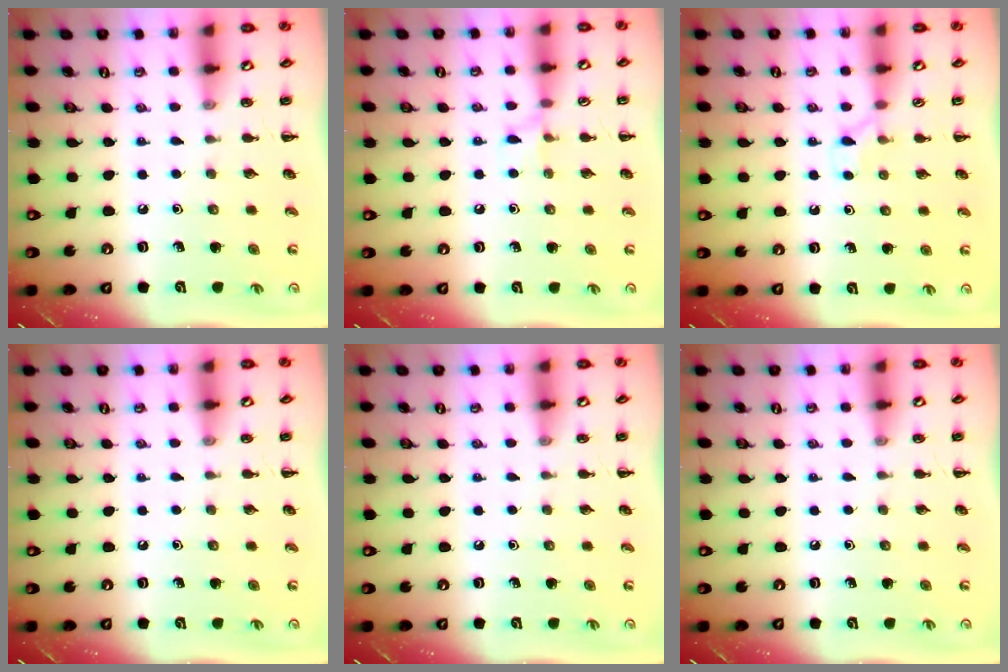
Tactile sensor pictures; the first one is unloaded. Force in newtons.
{"total": 5.1, "press": 4.8, "slide": 1.7}
{"total": 3.6, "press": 3.4, "slide": 1.3}
{"total": 0.0}
{"total": 0.0}
{"total": 0.0}